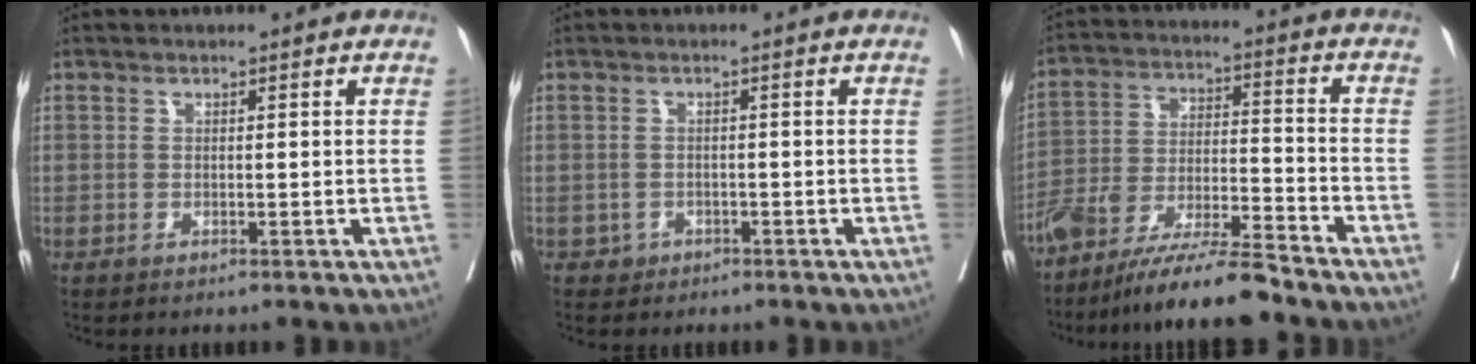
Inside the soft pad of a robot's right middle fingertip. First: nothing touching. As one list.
[{"total": 1.5, "force": [-0.9, 1.2, -0.1], "torque": [0.002, 0.008, -0.012]}, {"total": 12.1, "force": [-10.5, 0.2, 6.0], "torque": [-0.100, -0.004, -0.193]}]